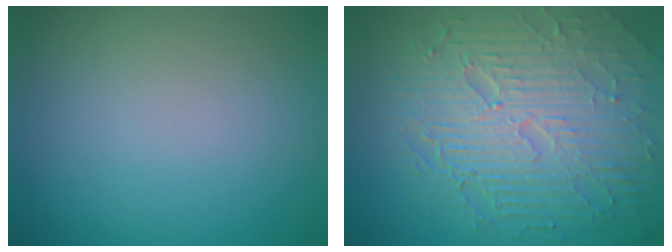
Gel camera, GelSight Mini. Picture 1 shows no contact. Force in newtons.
{"total": 9.7, "press": 6.3, "slide": 7.4}